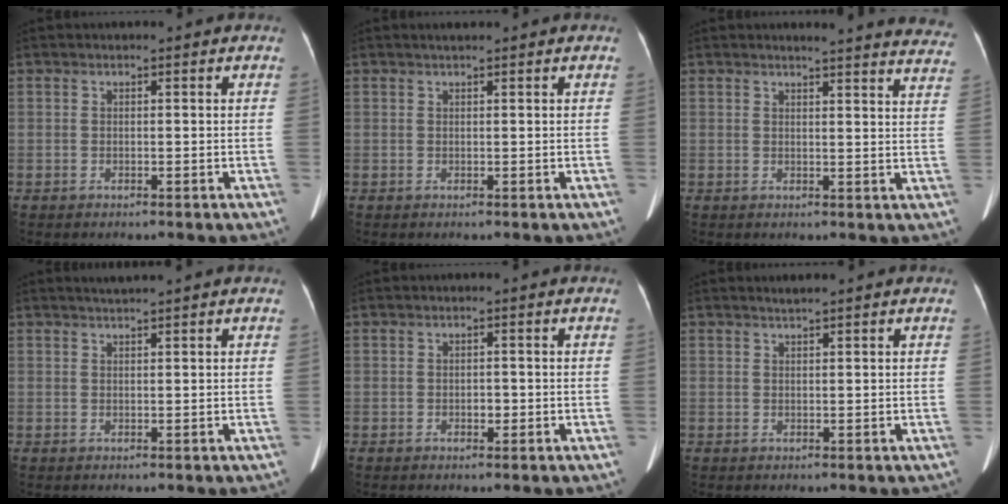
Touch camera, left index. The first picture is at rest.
{"total": 1.1, "force": [0.9, 0.0, 0.6], "torque": [-0.015, 0.007, 0.020]}
{"total": 17.6, "force": [16.9, 1.3, 4.6], "torque": [-0.040, -0.078, 0.168]}
{"total": 1.5, "force": [1.3, -0.5, 0.5], "torque": [-0.009, 0.004, 0.029]}
{"total": 1.2, "force": [-0.4, 0.8, 0.8], "torque": [-0.014, 0.001, -0.004]}
{"total": 1.0, "force": [0.8, -0.2, 0.5], "torque": [-0.015, 0.000, 0.021]}